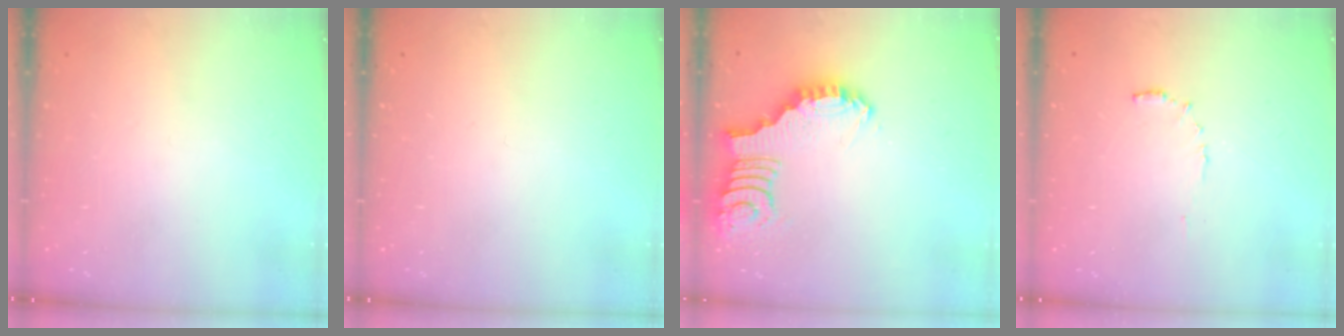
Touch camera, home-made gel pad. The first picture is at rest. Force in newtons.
{"total": 0.0}
{"total": 2.6, "press": 2.6, "slide": 0.4}
{"total": 5.1, "press": 5.1, "slide": 0.3}